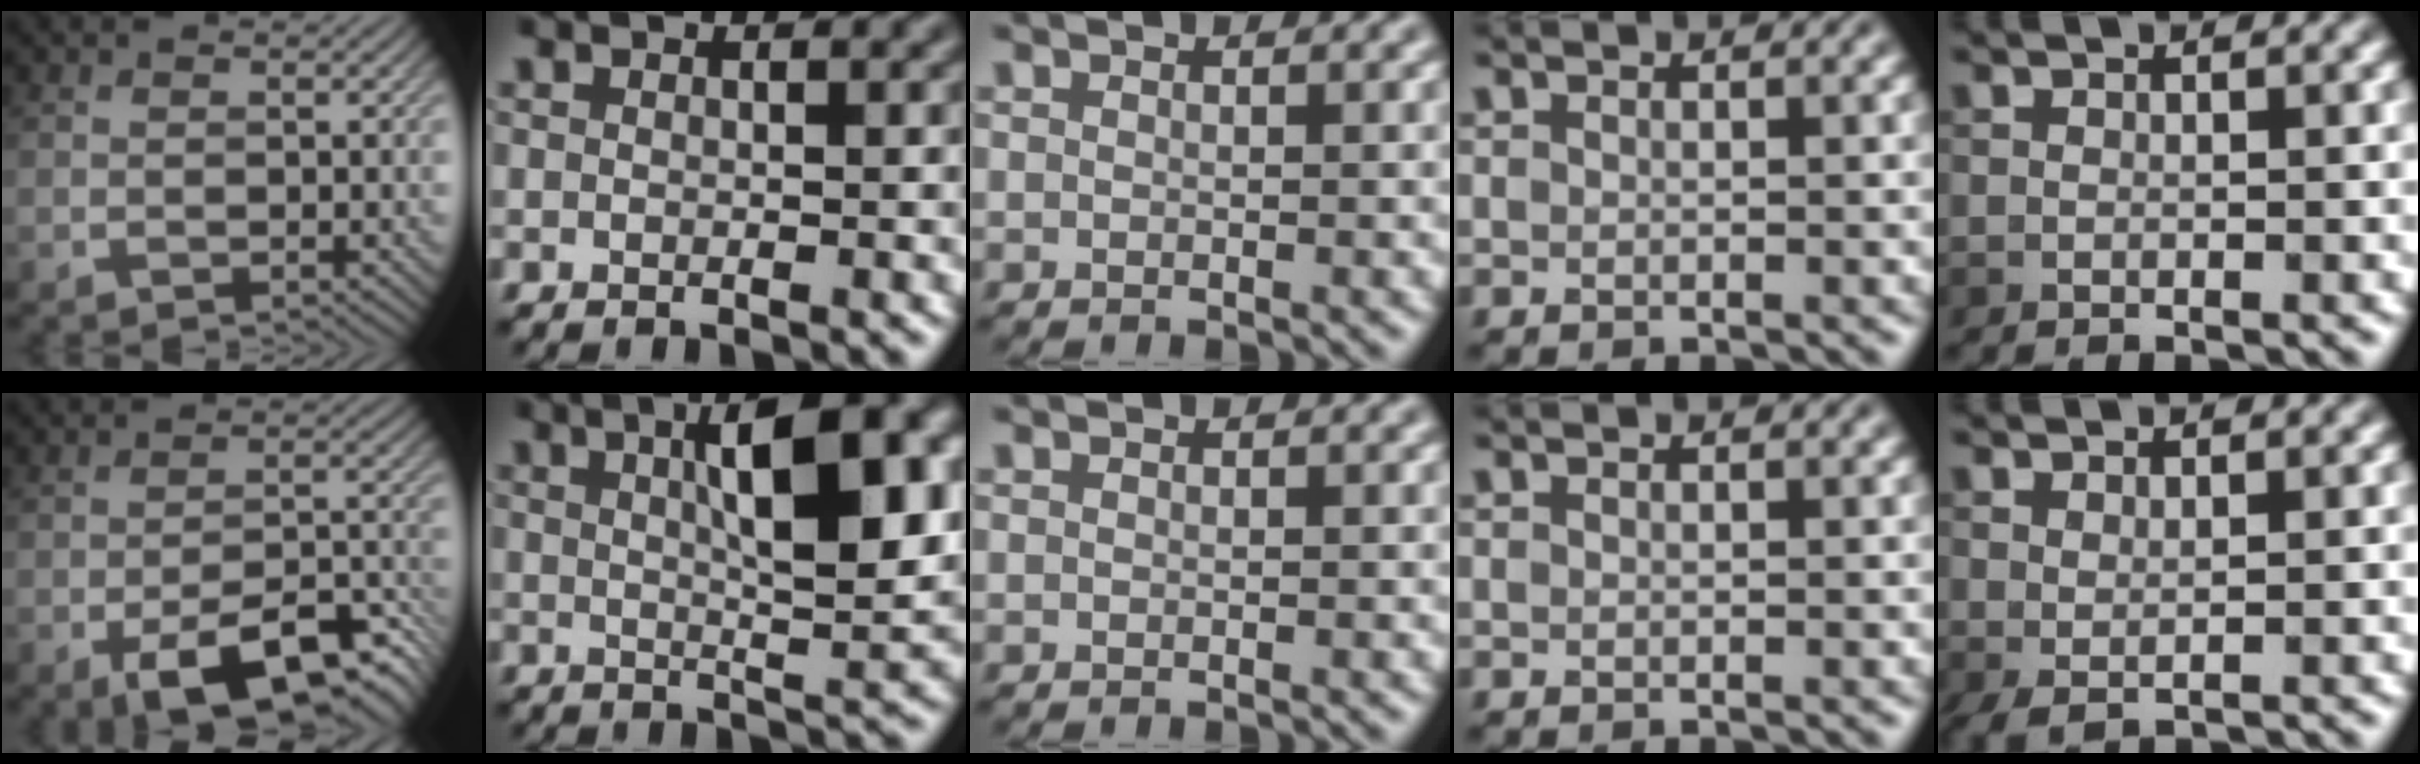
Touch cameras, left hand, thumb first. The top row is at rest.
{"thumb": {"total": 10.3, "force": [-5.7, 4.2, 7.4], "torque": [-0.114, -0.012, -0.084]}, "index": {"total": 10.6, "force": [2.9, 3.0, 9.7], "torque": [-0.131, 0.013, 0.044]}, "little": {"total": 1.1, "force": [0.4, 0.4, 0.9], "torque": [-0.022, 0.000, 0.012]}}